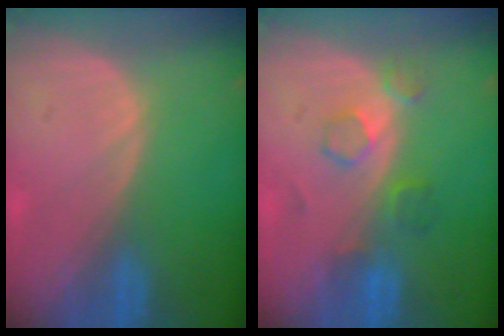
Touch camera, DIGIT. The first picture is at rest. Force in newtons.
{"total": 4.2, "press": 4.2, "slide": 0.5}